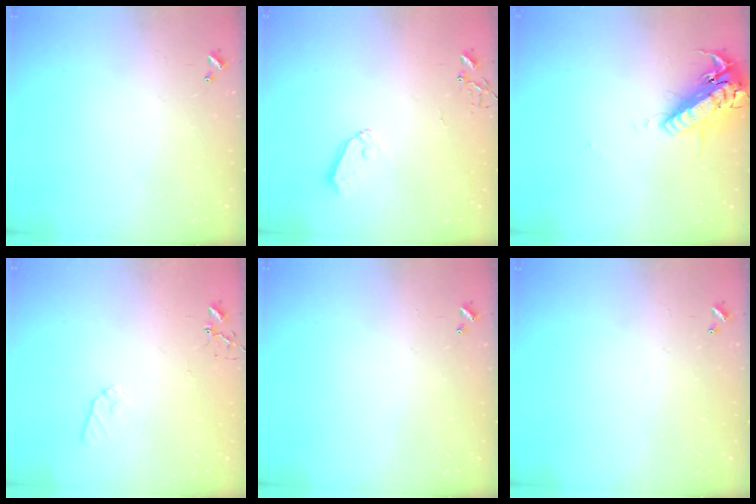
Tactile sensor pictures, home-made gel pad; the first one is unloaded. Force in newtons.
{"total": 6.1, "press": 6.0, "slide": 0.4}
{"total": 17.6, "press": 17.3, "slide": 3.4}
{"total": 7.7, "press": 7.6, "slide": 0.9}
{"total": 0.0}
{"total": 0.0}